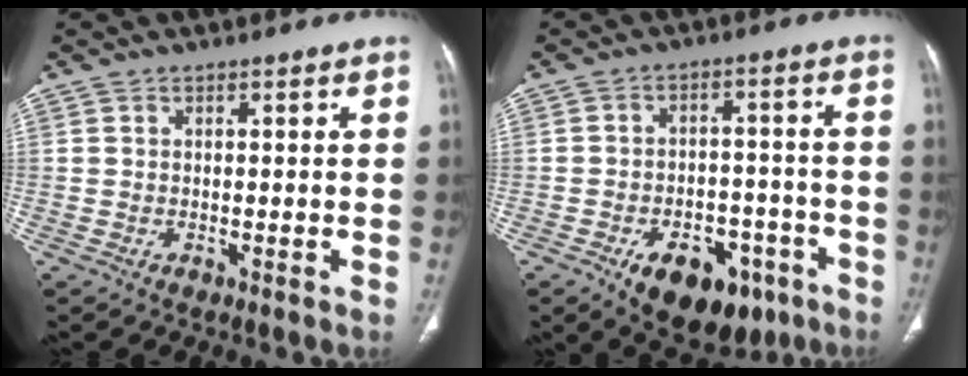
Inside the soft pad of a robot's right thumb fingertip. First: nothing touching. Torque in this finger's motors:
{"motor_torque": [1.12, 1.38, -0.01, -0.08, 0.09]}